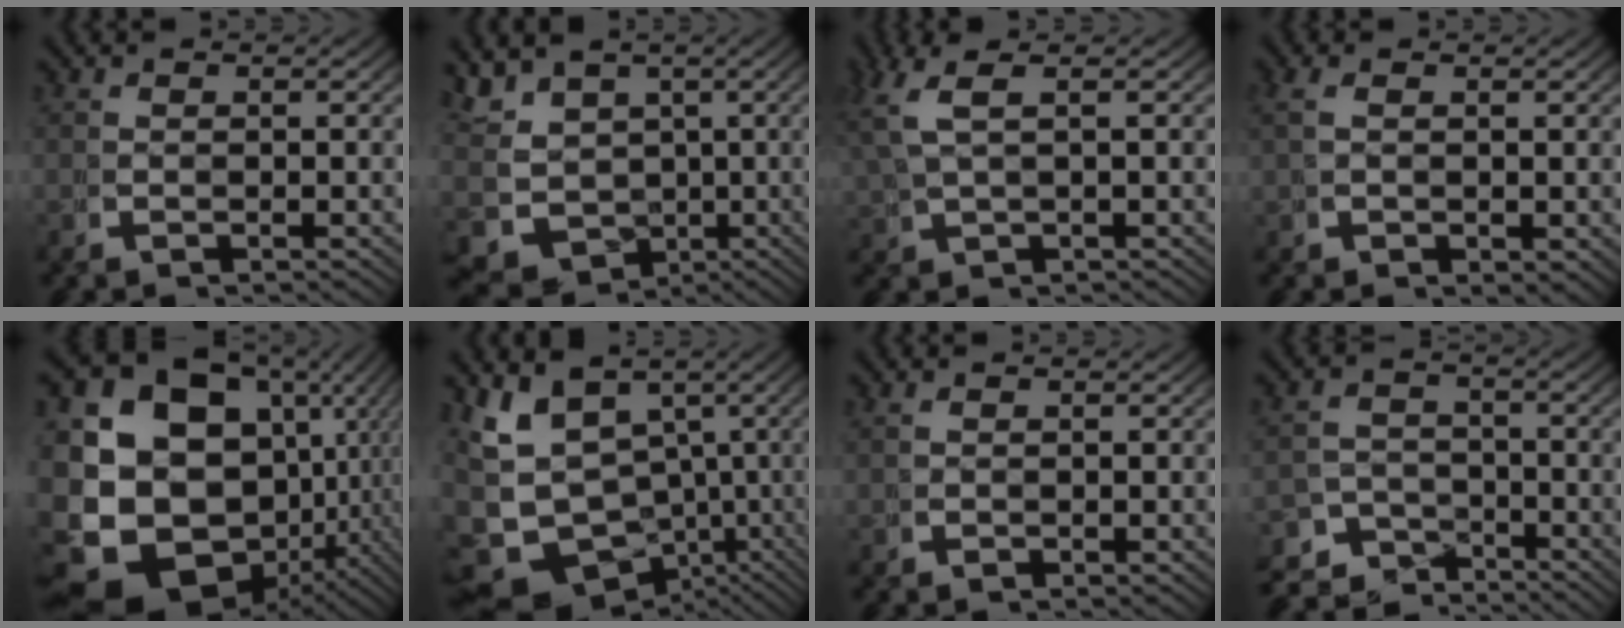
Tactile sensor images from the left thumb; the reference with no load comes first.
{"total": 10.7, "force": [-2.2, 9.1, 5.1], "torque": [-0.133, -0.066, -0.017]}
{"total": 3.6, "force": [1.9, 1.0, 2.9], "torque": [-0.063, 0.007, 0.042]}
{"total": 1.4, "force": [0.6, 0.7, 1.0], "torque": [-0.026, -0.001, 0.017]}
{"total": 25.7, "force": [-3.4, 19.4, 16.5], "torque": [-0.346, -0.086, -0.029]}
{"total": 14.6, "force": [-2.7, 10.8, 9.5], "torque": [-0.197, -0.074, -0.013]}
{"total": 0.6, "force": [0.4, 0.1, 0.4], "torque": [-0.014, -0.004, 0.014]}
{"total": 6.1, "force": [-4.1, 4.1, 1.7], "torque": [0.001, -0.031, -0.072]}